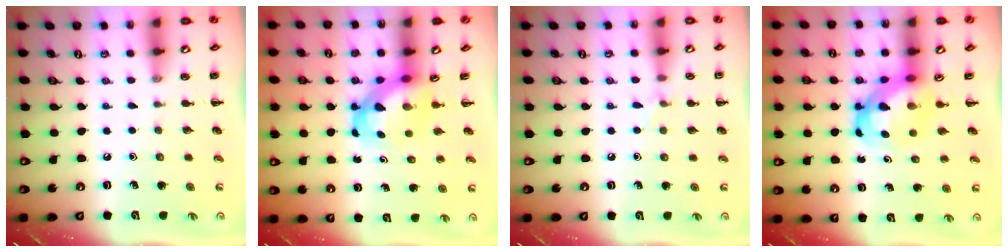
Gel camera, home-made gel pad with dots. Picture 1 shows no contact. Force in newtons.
{"total": 4.6, "press": 4.4, "slide": 1.3}
{"total": 4.4, "press": 4.1, "slide": 1.5}
{"total": 5.0, "press": 4.8, "slide": 1.3}